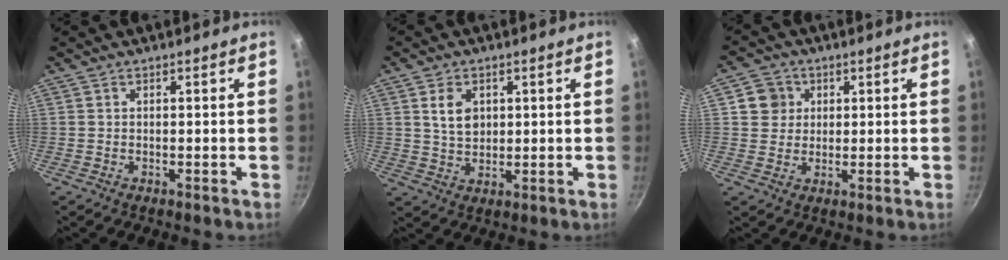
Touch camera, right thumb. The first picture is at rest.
{"total": 5.6, "force": [1.7, 4.0, 3.5], "torque": [-0.047, -0.011, 0.035]}
{"total": 5.4, "force": [1.5, 5.0, 1.3], "torque": [0.014, 0.005, 0.022]}